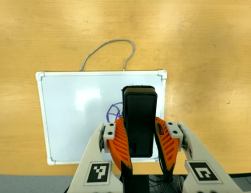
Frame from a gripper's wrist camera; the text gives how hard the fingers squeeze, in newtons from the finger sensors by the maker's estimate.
{"total": 11.2, "left": 8.5, "right": 13.9}